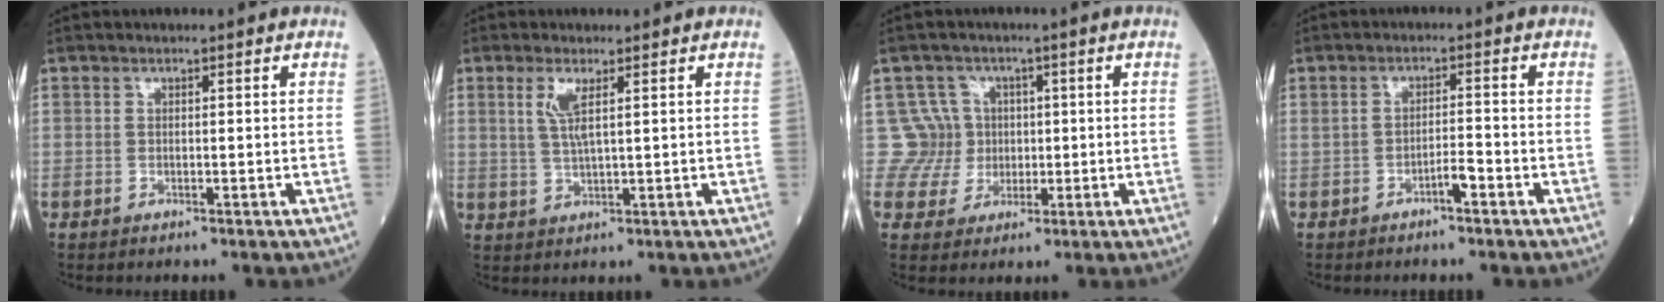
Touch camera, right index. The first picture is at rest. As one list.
[{"total": 3.7, "force": [1.4, 0.4, 3.4], "torque": [-0.076, -0.002, 0.031]}, {"total": 5.8, "force": [0.9, 5.7, -0.8], "torque": [0.032, 0.014, 0.019]}, {"total": 2.4, "force": [-1.4, 0.2, 1.9], "torque": [-0.028, 0.003, -0.024]}]